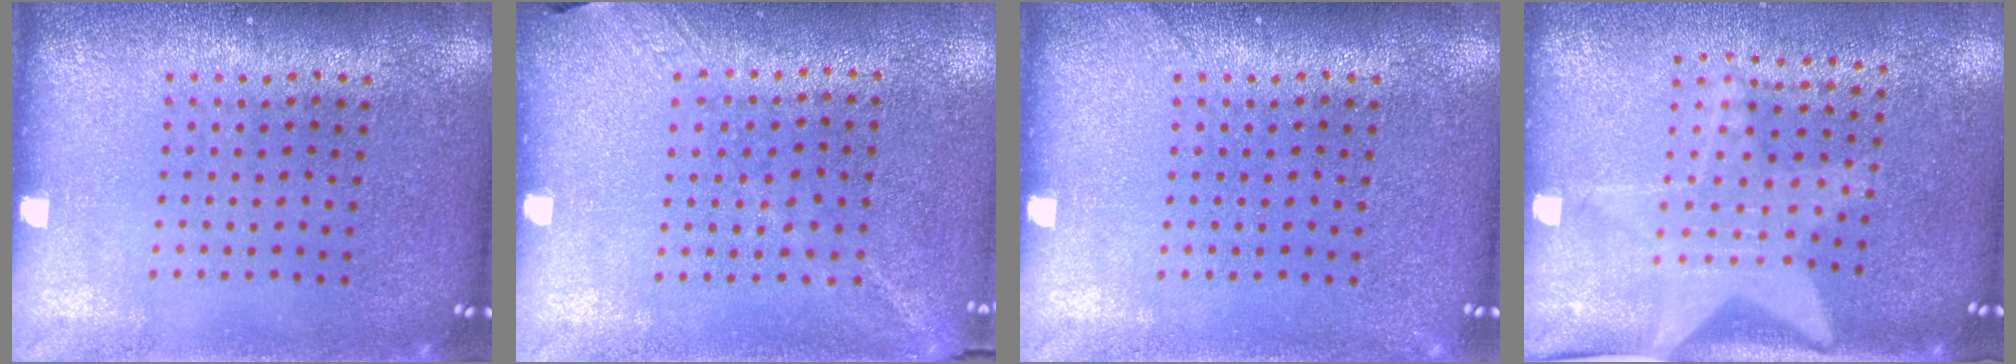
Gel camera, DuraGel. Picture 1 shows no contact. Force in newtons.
{"total": 1.2, "press": 0.9, "slide": 0.9}
{"total": 0.7, "press": 0.7, "slide": 0.1}
{"total": 2.0, "press": 1.5, "slide": 1.3}